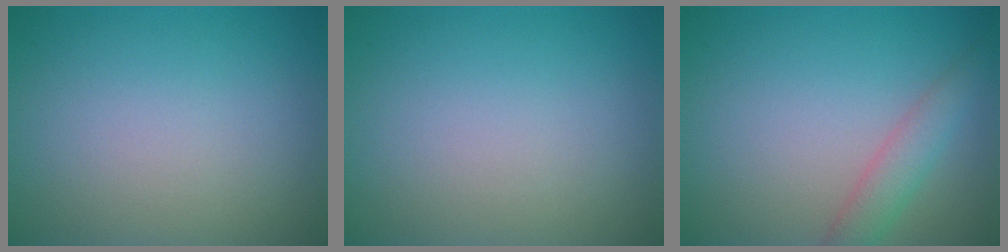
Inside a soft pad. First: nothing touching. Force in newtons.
{"total": 0.0}
{"total": 2.5, "press": 2.5, "slide": 0.1}